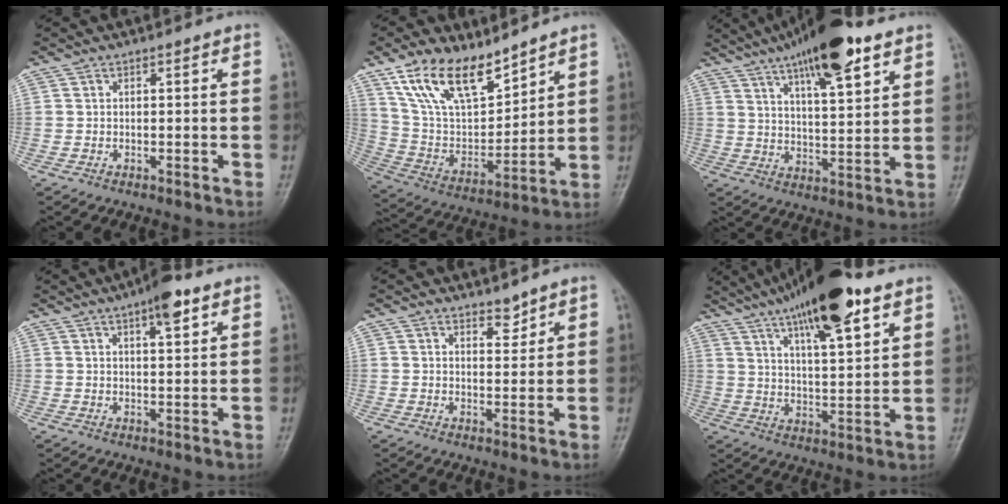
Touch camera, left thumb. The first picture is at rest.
{"total": 16.3, "force": [11.6, 7.2, 8.9], "torque": [-0.127, -0.055, 0.233]}
{"total": 17.5, "force": [10.7, 5.0, 12.9], "torque": [-0.188, -0.036, 0.174]}
{"total": 6.5, "force": [3.7, 2.0, 4.9], "torque": [-0.065, -0.011, 0.052]}
{"total": 2.7, "force": [2.3, 1.1, 0.8], "torque": [0.003, -0.019, 0.037]}
{"total": 19.7, "force": [12.0, 5.4, 14.7], "torque": [-0.228, -0.034, 0.199]}